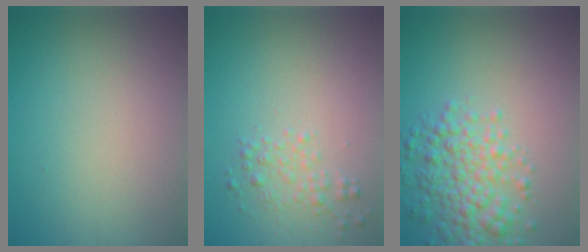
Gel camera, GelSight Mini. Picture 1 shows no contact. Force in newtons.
{"total": 1.7, "press": 1.7, "slide": 0.1}
{"total": 4.9, "press": 4.9, "slide": 0.2}